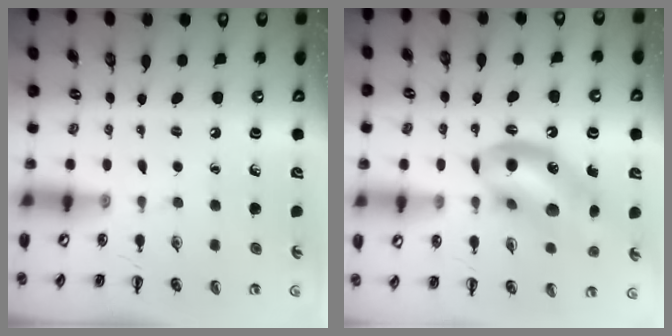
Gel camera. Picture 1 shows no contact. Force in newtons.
{"total": 16.4, "press": 16.1, "slide": 3.2}